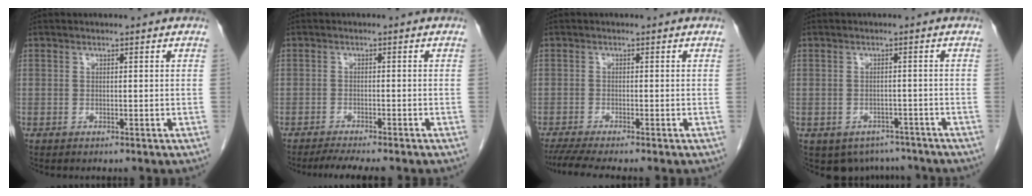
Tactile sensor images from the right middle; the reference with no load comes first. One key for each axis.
{"total": 5.2, "fx": -4.4, "fy": 0.4, "fz": 2.7, "tx": -0.037, "ty": -0.010, "tz": -0.068}
{"total": 5.1, "fx": -4.3, "fy": -0.4, "fz": 2.7, "tx": -0.042, "ty": -0.016, "tz": -0.073}
{"total": 6.3, "fx": -4.8, "fy": 3.9, "fz": 0.7, "tx": 0.002, "ty": 0.009, "tz": -0.060}